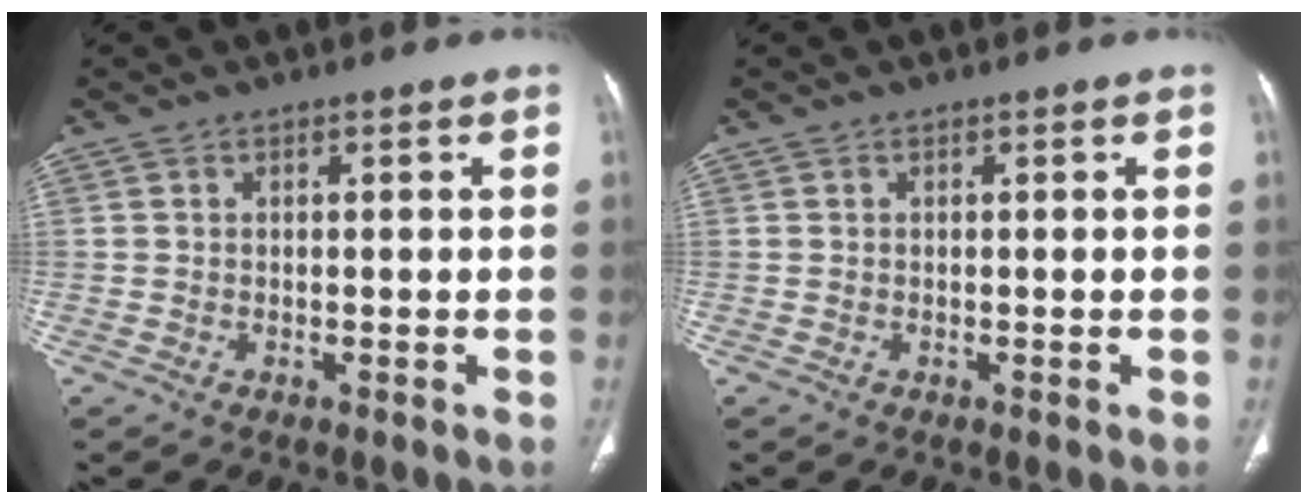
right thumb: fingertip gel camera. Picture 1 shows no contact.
{"total": 0.0}